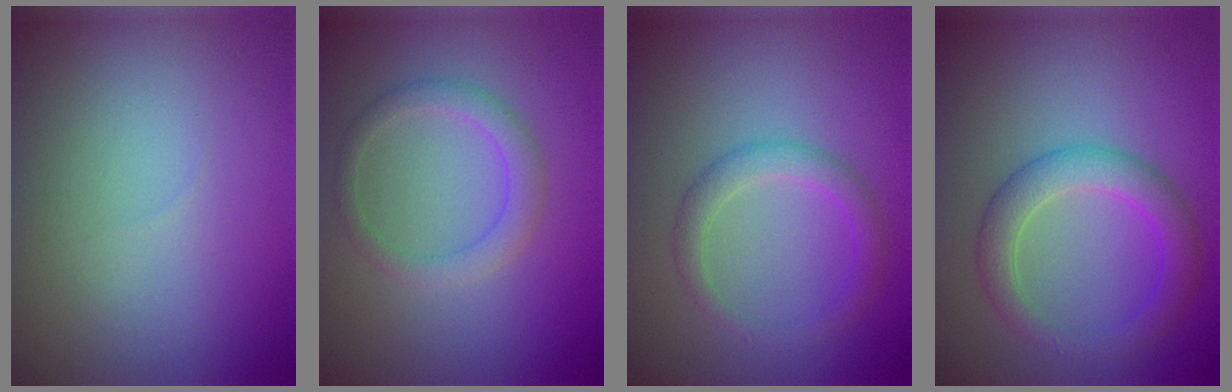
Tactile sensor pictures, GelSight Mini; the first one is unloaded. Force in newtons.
{"total": 2.4, "press": 2.4, "slide": 0.2}
{"total": 2.4, "press": 2.4, "slide": 0.1}
{"total": 3.9, "press": 3.9, "slide": 0.1}